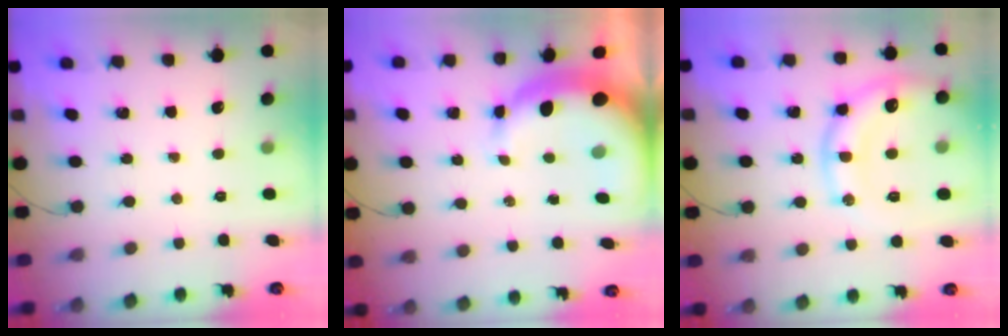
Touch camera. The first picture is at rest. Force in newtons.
{"total": 10.3, "press": 10.1, "slide": 1.8}
{"total": 14.8, "press": 14.7, "slide": 1.7}